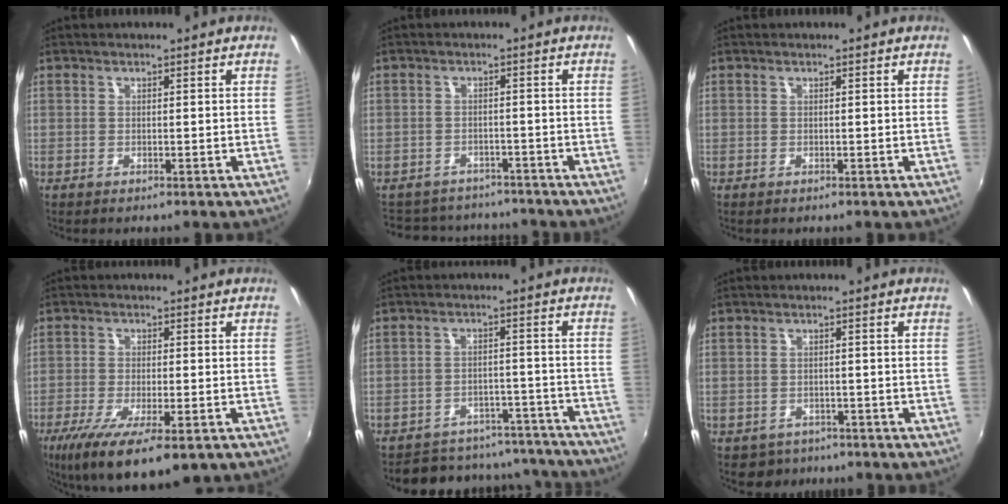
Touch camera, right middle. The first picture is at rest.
{"total": 9.3, "force": [-7.5, 5.3, 1.6], "torque": [-0.046, 0.031, -0.105]}
{"total": 0.0}
{"total": 15.0, "force": [-8.7, 4.7, 11.3], "torque": [-0.221, -0.056, -0.136]}
{"total": 17.4, "force": [-15.7, 6.6, 3.5], "torque": [-0.080, 0.045, -0.186]}
{"total": 3.5, "force": [-2.3, 2.6, 0.4], "torque": [-0.018, -0.005, -0.032]}